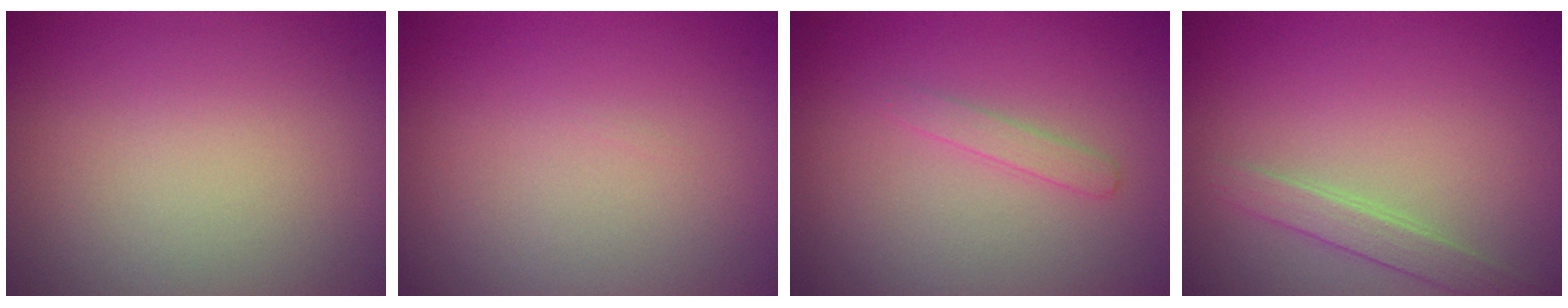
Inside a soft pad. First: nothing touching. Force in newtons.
{"total": 0.0}
{"total": 1.2, "press": 1.2, "slide": 0.0}
{"total": 1.9, "press": 1.9, "slide": 0.0}